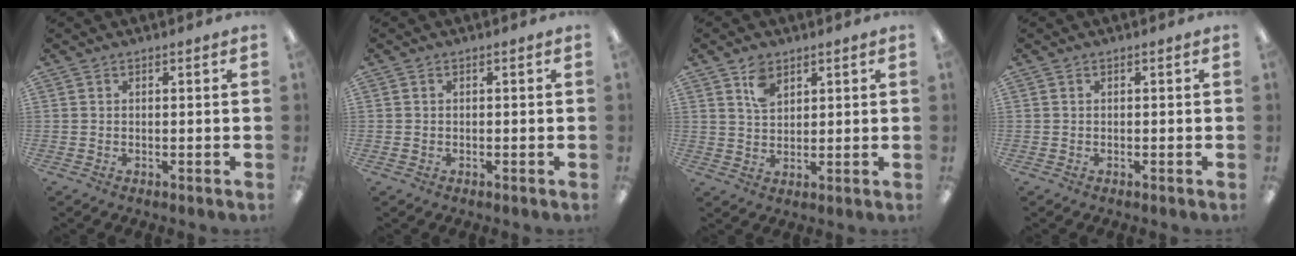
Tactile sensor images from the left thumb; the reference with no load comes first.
{"total": 0.8, "force": [-0.2, 0.7, 0.2], "torque": [-0.005, 0.003, -0.005]}
{"total": 5.5, "force": [3.3, 3.5, 2.7], "torque": [-0.047, -0.004, 0.059]}
{"total": 0.0}